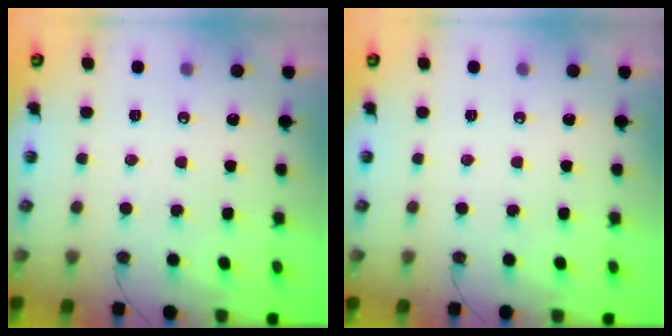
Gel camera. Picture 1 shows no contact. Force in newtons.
{"total": 0.0}